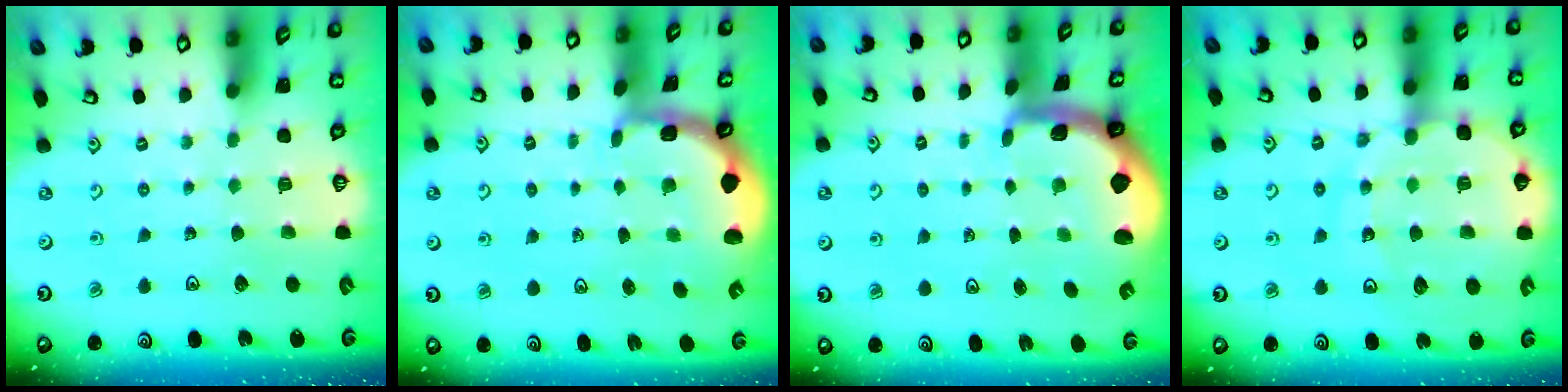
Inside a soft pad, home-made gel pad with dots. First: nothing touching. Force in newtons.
{"total": 1.6, "press": 1.4, "slide": 0.7}
{"total": 1.9, "press": 1.9, "slide": 0.4}
{"total": 15.6, "press": 15.4, "slide": 2.7}